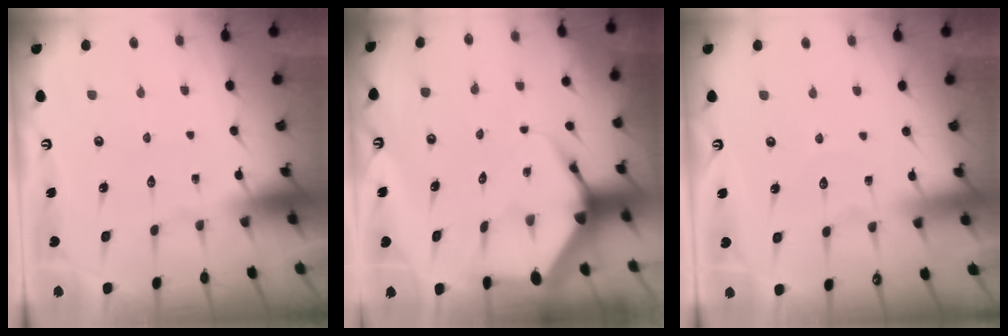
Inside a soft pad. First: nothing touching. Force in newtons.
{"total": 5.6, "press": 5.5, "slide": 0.8}
{"total": 3.2, "press": 3.2, "slide": 0.5}